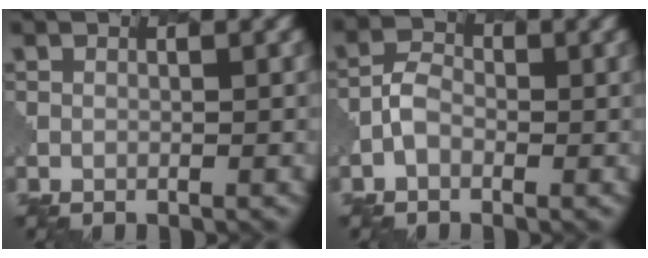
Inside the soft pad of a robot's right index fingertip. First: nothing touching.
{"total": 1.7, "force": [-0.8, 1.3, 0.9], "torque": [-0.017, 0.007, -0.019]}